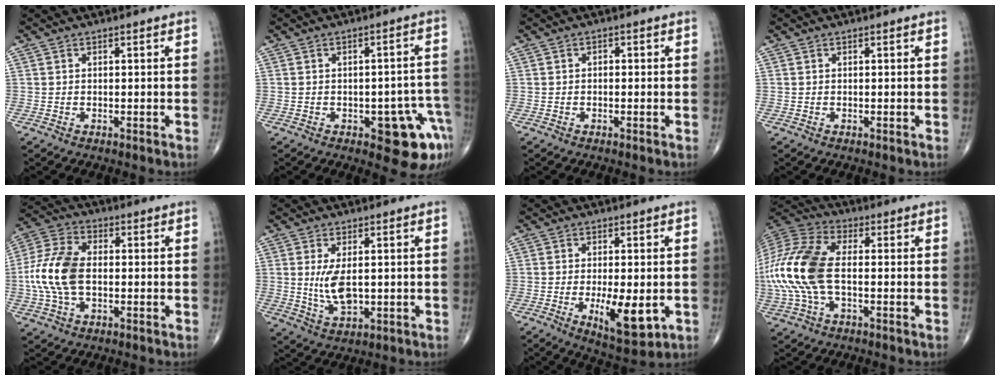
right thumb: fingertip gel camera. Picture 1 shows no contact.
{"total": 10.0, "force": [-4.4, 4.1, 8.0], "torque": [-0.059, 0.025, -0.048]}
{"total": 0.9, "force": [0.0, 0.5, 0.7], "torque": [-0.005, 0.002, -0.004]}
{"total": 0.0}
{"total": 12.6, "force": [-0.8, 7.5, 10.1], "torque": [-0.221, 0.021, -0.020]}
{"total": 6.7, "force": [0.3, 3.2, 5.9], "torque": [-0.110, -0.015, 0.014]}
{"total": 9.8, "force": [-2.2, 3.6, 8.8], "torque": [-0.128, -0.020, -0.027]}
{"total": 17.9, "force": [-1.4, 9.2, 15.3], "torque": [-0.364, 0.023, -0.027]}